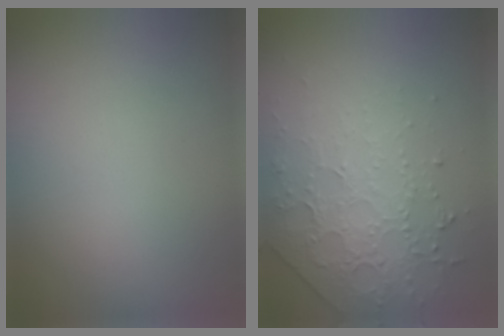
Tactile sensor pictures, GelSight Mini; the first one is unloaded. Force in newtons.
{"total": 4.7, "press": 3.1, "slide": 3.6}